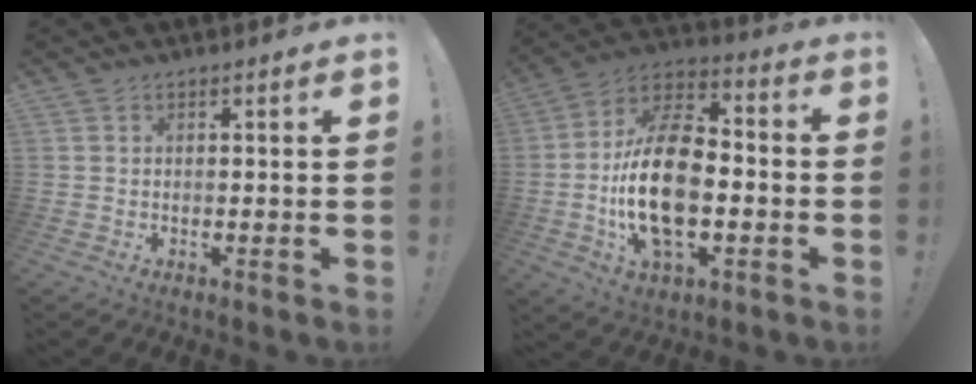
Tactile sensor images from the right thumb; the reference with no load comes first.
{"total": 21.6, "force": [-3.2, 12.5, 17.3], "torque": [-0.322, 0.013, -0.053]}